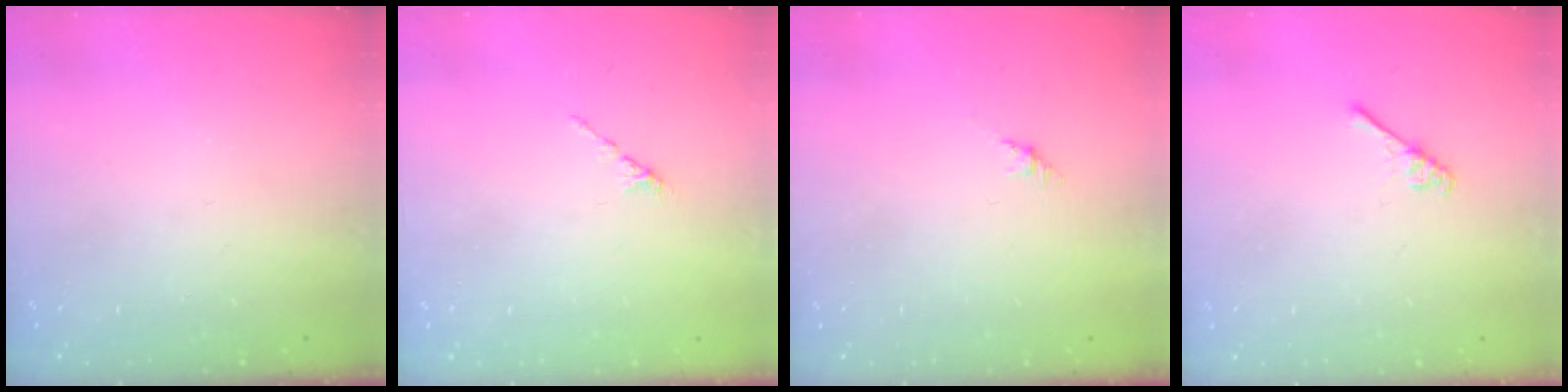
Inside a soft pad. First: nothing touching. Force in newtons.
{"total": 0.0}
{"total": 2.7, "press": 2.6, "slide": 0.7}
{"total": 2.6, "press": 2.6, "slide": 0.3}